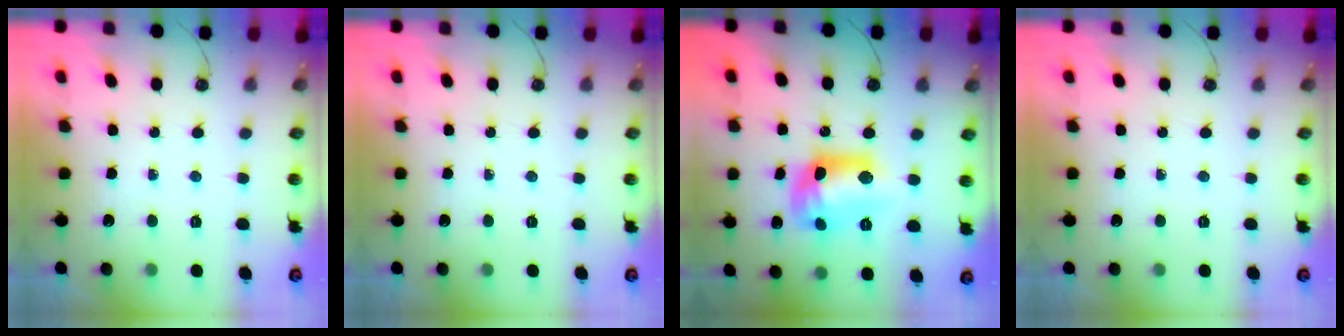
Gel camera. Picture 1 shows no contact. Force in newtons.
{"total": 0.0}
{"total": 14.5, "press": 14.4, "slide": 1.0}
{"total": 0.0}